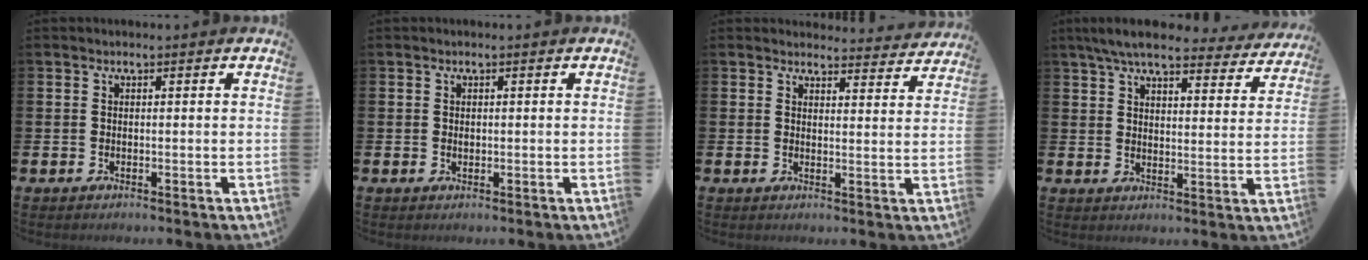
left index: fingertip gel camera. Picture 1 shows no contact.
{"total": 0.6, "force": [0.1, 0.4, 0.4], "torque": [-0.003, 0.001, 0.001]}
{"total": 3.5, "force": [3.5, 0.6, 0.0], "torque": [0.013, -0.030, 0.057]}
{"total": 7.2, "force": [6.5, 1.3, 2.8], "torque": [-0.067, -0.034, 0.114]}